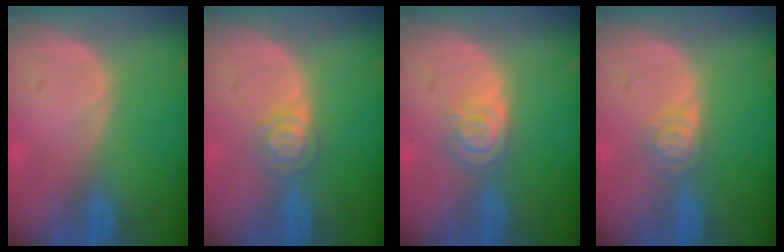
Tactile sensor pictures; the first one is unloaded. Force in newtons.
{"total": 3.9, "press": 3.7, "slide": 1.3}
{"total": 4.5, "press": 3.9, "slide": 2.2}
{"total": 3.2, "press": 3.1, "slide": 0.4}